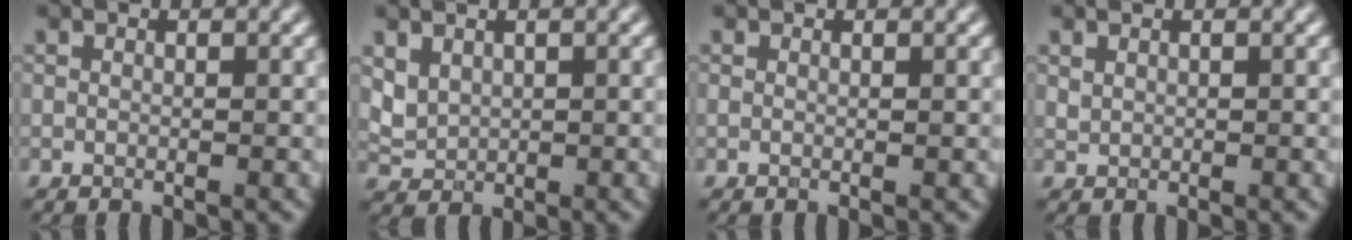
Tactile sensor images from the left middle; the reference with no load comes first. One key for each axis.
{"total": 1.2, "fx": 0.7, "fy": 0.9, "fz": 0.4, "tx": -0.022, "ty": -0.002, "tz": 0.032}
{"total": 0.0}
{"total": 0.6, "fx": 0.5, "fy": -0.1, "fz": -0.2, "tx": -0.007, "ty": -0.002, "tz": 0.019}